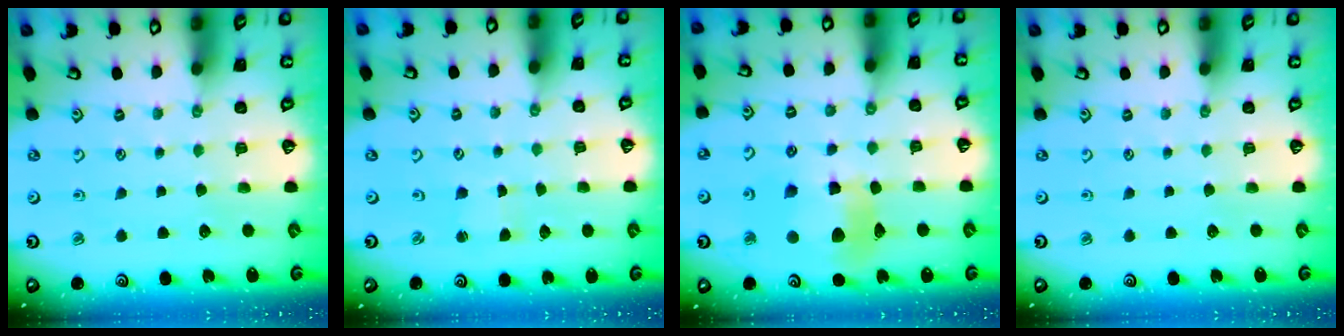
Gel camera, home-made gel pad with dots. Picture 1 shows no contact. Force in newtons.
{"total": 1.7, "press": 1.7, "slide": 0.2}
{"total": 12.6, "press": 12.5, "slide": 1.7}
{"total": 0.0}